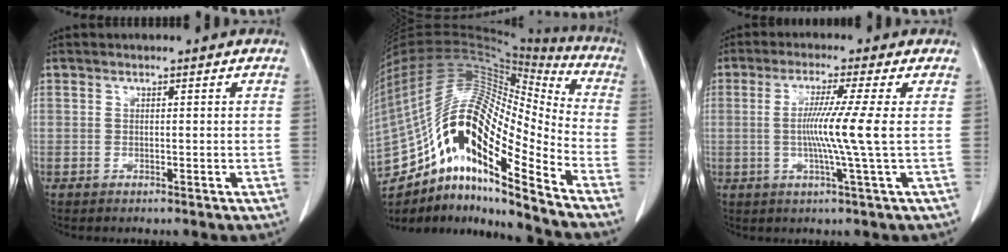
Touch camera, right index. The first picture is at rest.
{"total": 25.0, "force": [-14.5, 5.6, 19.6], "torque": [-0.384, 0.024, -0.258]}
{"total": 7.5, "force": [-0.1, -2.2, 7.2], "torque": [-0.136, -0.011, -0.002]}